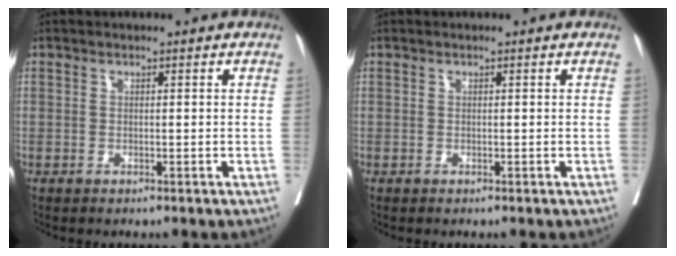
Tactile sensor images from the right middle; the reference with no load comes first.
{"total": 0.0}